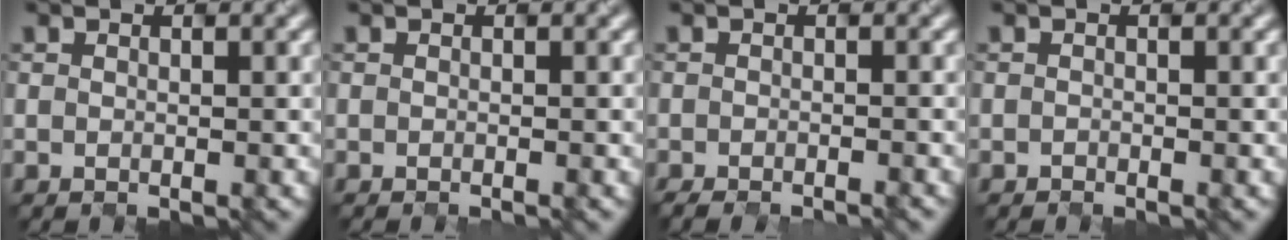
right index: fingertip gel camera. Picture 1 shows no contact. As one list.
[{"total": 0.5, "force": [0.0, 0.3, 0.4], "torque": [0.005, 0.000, -0.011]}, {"total": 1.8, "force": [-1.3, 0.4, 1.3], "torque": [0.003, 0.001, -0.012]}, {"total": 0.5, "force": [-0.5, -0.1, -0.2], "torque": [0.001, 0.004, -0.007]}]